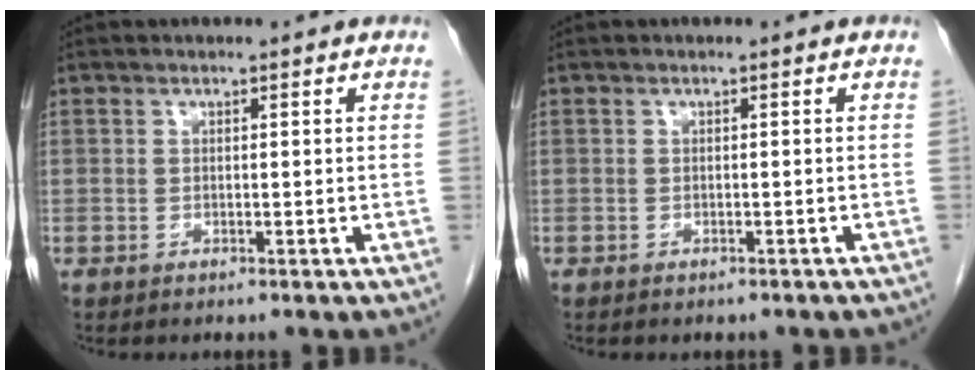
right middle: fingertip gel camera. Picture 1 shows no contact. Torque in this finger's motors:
{"motor_torque": [1.07, -1.07, 0.05, 0.02]}